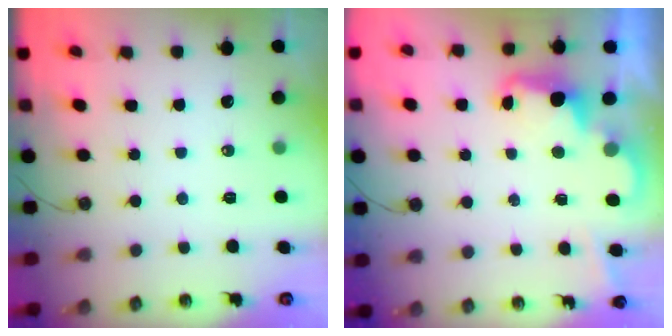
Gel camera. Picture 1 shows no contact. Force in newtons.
{"total": 2.3, "press": 2.3, "slide": 0.5}